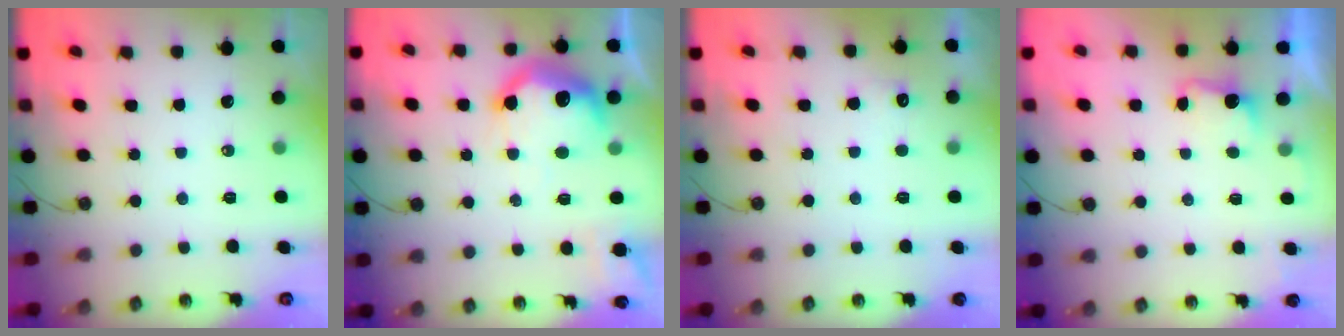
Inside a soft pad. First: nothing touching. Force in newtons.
{"total": 18.8, "press": 18.7, "slide": 1.5}
{"total": 4.7, "press": 4.5, "slide": 1.2}
{"total": 2.5, "press": 2.3, "slide": 0.9}